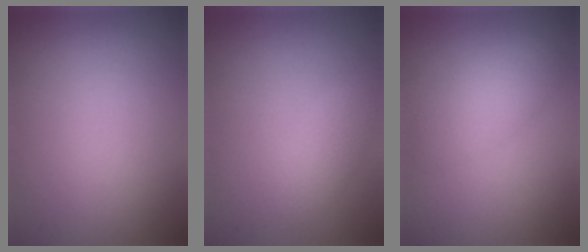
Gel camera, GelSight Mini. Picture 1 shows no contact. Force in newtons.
{"total": 1.6, "press": 1.6, "slide": 0.1}
{"total": 3.2, "press": 3.2, "slide": 0.1}